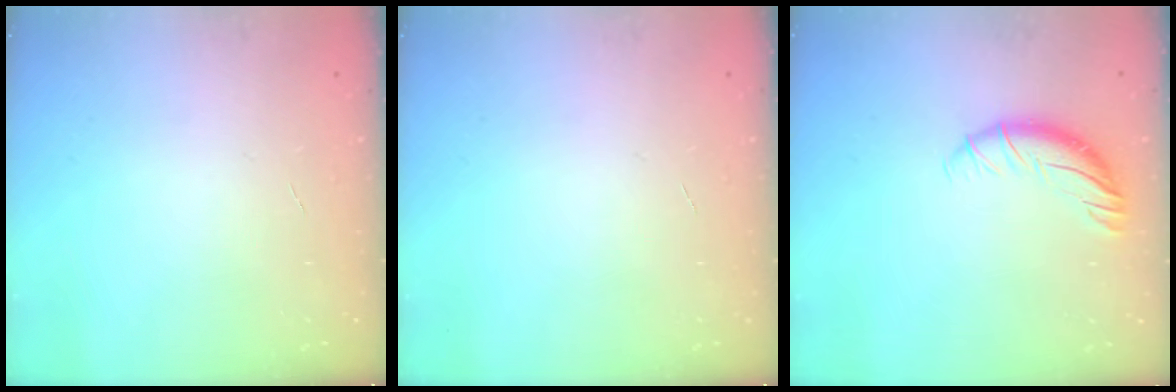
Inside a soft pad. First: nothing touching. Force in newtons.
{"total": 0.0}
{"total": 8.5, "press": 8.5, "slide": 0.6}